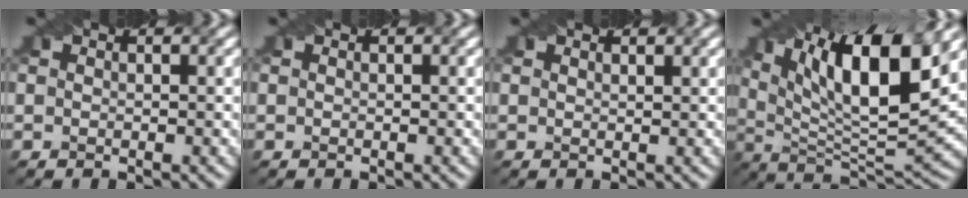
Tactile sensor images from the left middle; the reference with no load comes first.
{"total": 0.0}
{"total": 1.0, "force": [0.9, 0.2, 0.5], "torque": [-0.007, -0.005, 0.010]}
{"total": 13.3, "force": [5.9, 3.8, 11.4], "torque": [-0.186, 0.003, 0.102]}